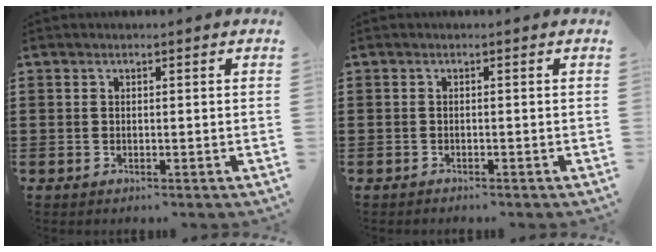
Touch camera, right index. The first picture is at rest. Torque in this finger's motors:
{"motor_torque": [-1.11, 0.75, -0.72, -0.15]}